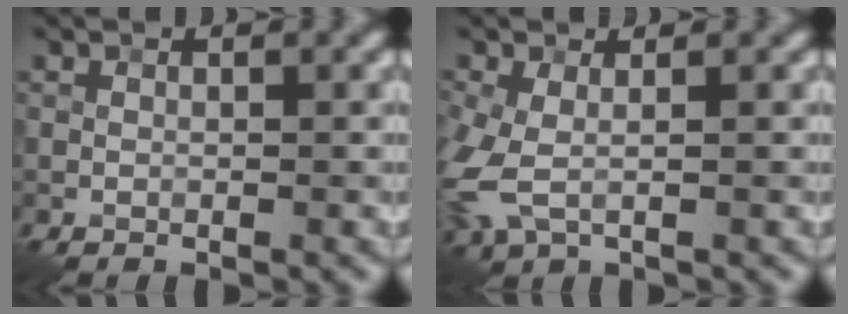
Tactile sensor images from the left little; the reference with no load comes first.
{"total": 3.8, "force": [-0.4, 2.1, 3.1], "torque": [-0.093, -0.008, -0.011]}